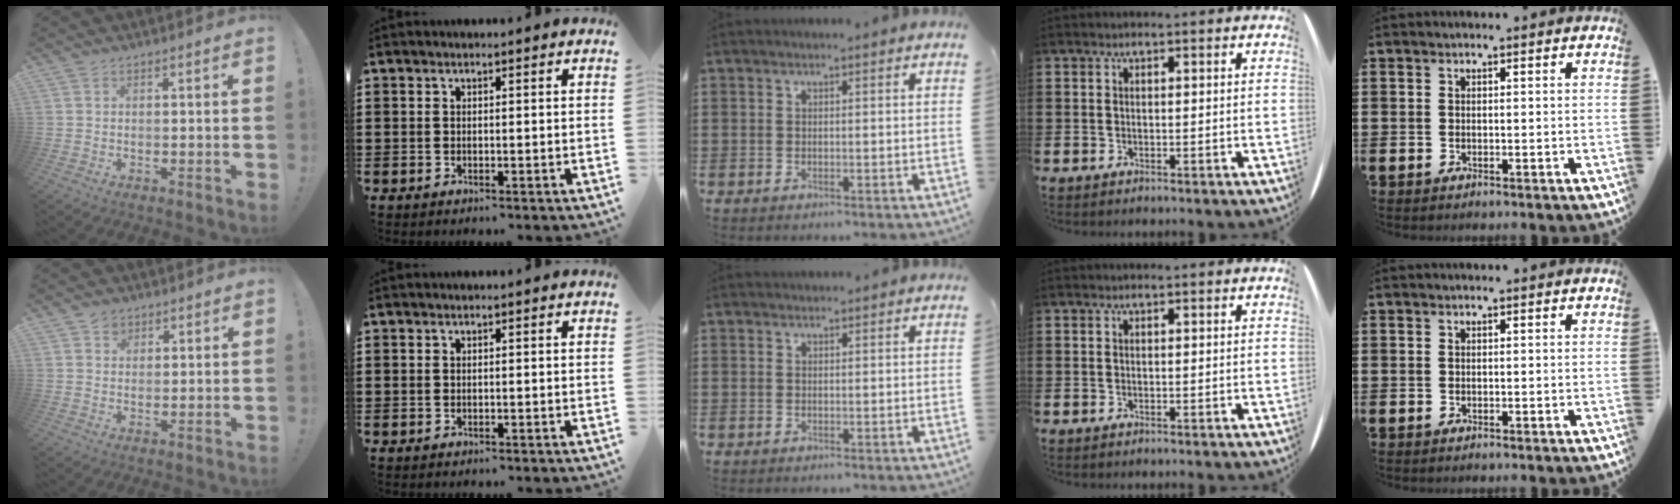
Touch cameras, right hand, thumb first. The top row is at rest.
{"thumb": {"total": 2.7, "force": [1.8, 1.9, 0.4], "torque": [0.010, -0.012, 0.029]}, "middle": {"total": 0.5, "force": [0.5, 0.2, -0.1], "torque": [0.009, -0.001, 0.007]}}